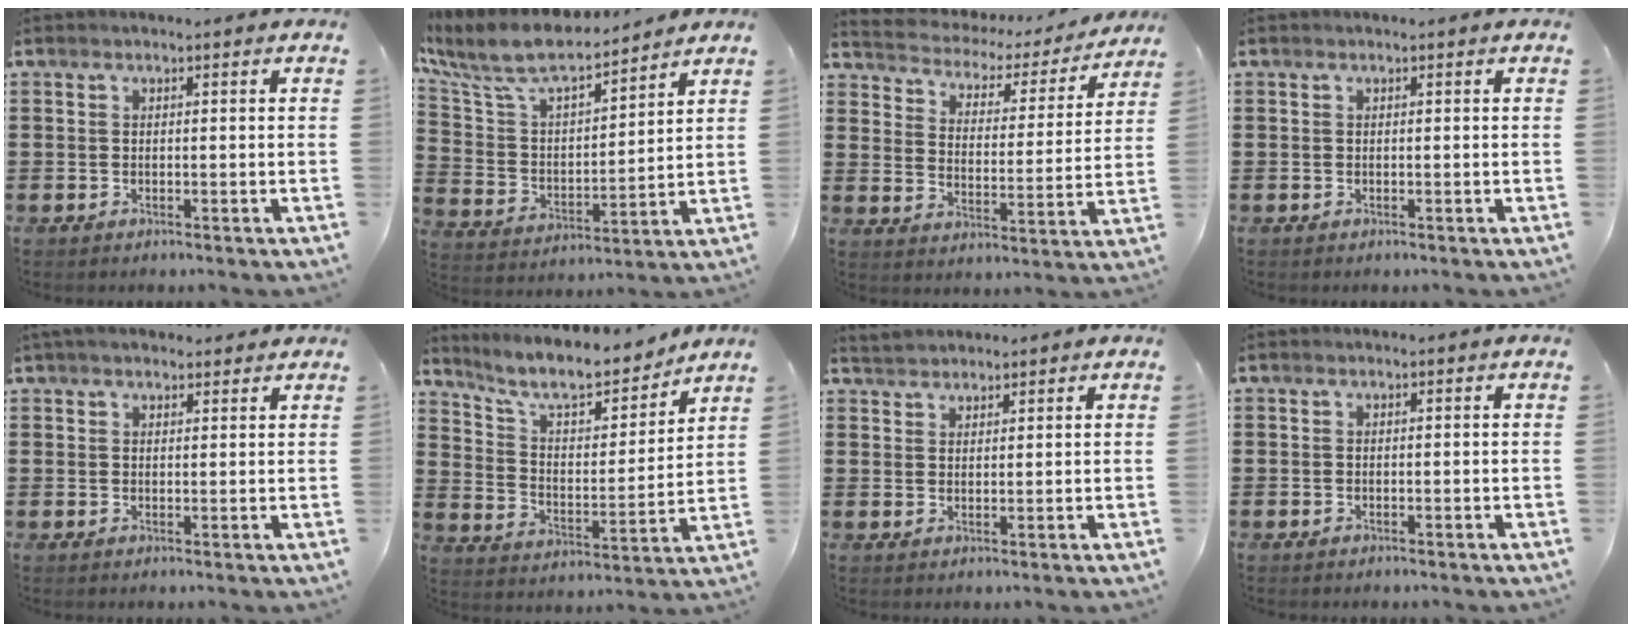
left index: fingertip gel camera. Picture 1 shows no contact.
{"total": 9.1, "force": [7.8, 2.2, 4.2], "torque": [-0.117, -0.044, 0.132]}
{"total": 2.8, "force": [2.5, 1.2, 0.2], "torque": [-0.025, -0.022, 0.032]}
{"total": 0.0}
{"total": 3.1, "force": [2.7, 0.9, 1.1], "torque": [-0.028, 0.003, 0.052]}
{"total": 9.2, "force": [8.2, 1.4, 3.9], "torque": [-0.102, -0.051, 0.139]}
{"total": 2.4, "force": [2.3, 0.5, -0.3], "torque": [-0.001, 0.000, 0.046]}
{"total": 0.0}